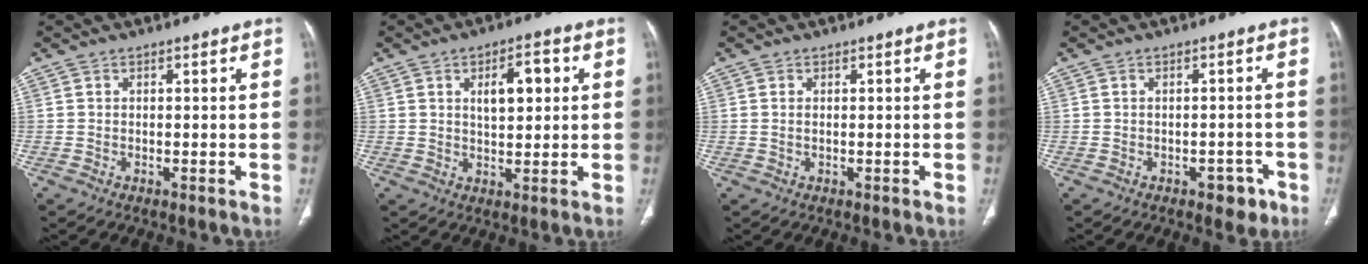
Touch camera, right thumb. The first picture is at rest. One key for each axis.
{"total": 7.0, "fx": 2.0, "fy": 3.4, "fz": 5.8, "tx": -0.074, "ty": 0.002, "tz": 0.035}
{"total": 0.7, "fx": 0.1, "fy": 0.4, "fz": 0.6, "tx": -0.019, "ty": 0.003, "tz": 0.005}
{"total": 3.8, "fx": -2.1, "fy": 2.3, "fz": 2.2, "tx": -0.009, "ty": 0.014, "tz": -0.021}